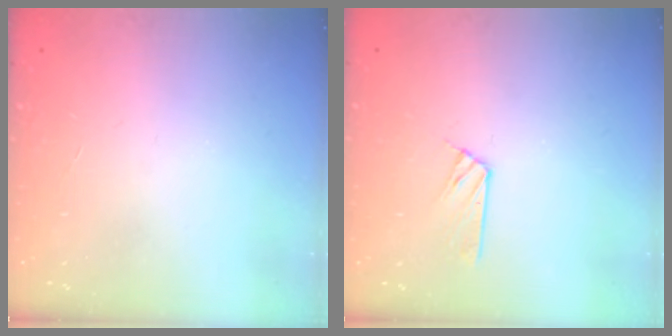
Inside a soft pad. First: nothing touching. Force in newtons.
{"total": 6.1, "press": 6.1, "slide": 0.7}